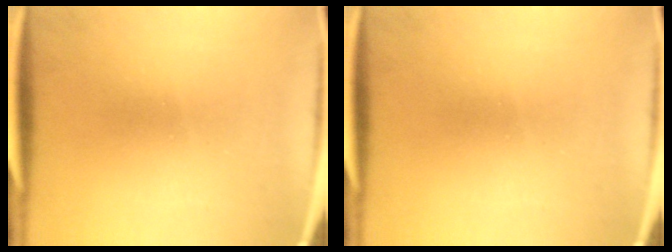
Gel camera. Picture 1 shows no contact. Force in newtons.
{"total": 0.0}